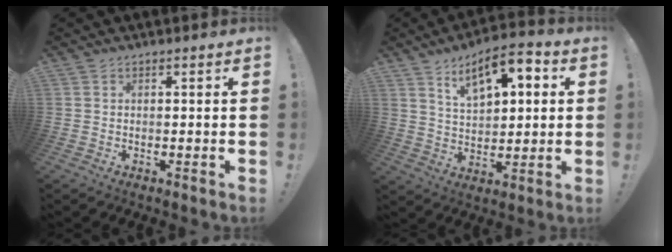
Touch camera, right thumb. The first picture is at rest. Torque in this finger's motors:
{"motor_torque": [0.58, 0.60, 0.18, 0.16, 0.31]}